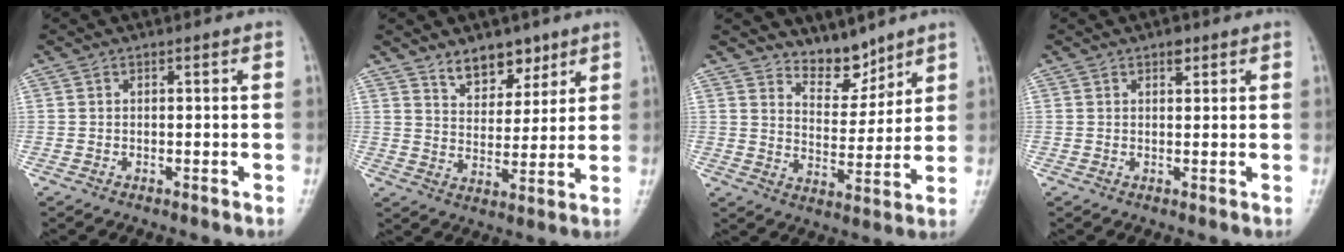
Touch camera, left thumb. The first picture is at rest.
{"total": 8.0, "force": [5.6, 4.6, 3.4], "torque": [-0.015, -0.038, 0.097]}
{"total": 6.9, "force": [6.0, 3.1, 1.7], "torque": [0.001, -0.055, 0.111]}
{"total": 1.6, "force": [1.0, 0.9, 0.9], "torque": [-0.003, -0.003, 0.013]}